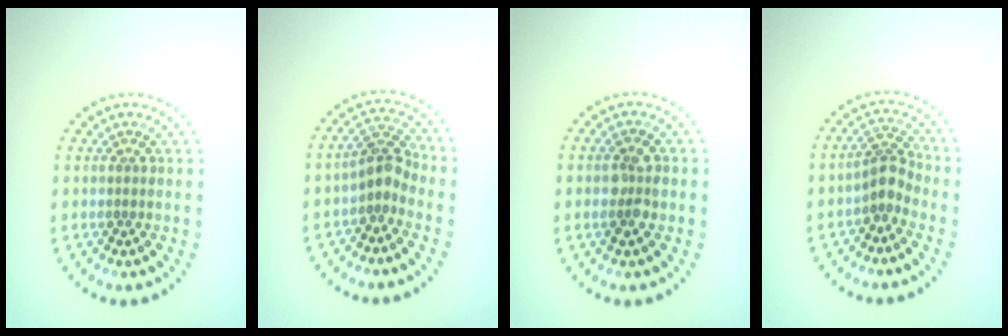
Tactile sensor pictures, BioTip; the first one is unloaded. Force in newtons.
{"total": 2.5, "press": 2.2, "slide": 1.2}
{"total": 2.6, "press": 2.5, "slide": 0.5}
{"total": 2.4, "press": 1.8, "slide": 1.6}